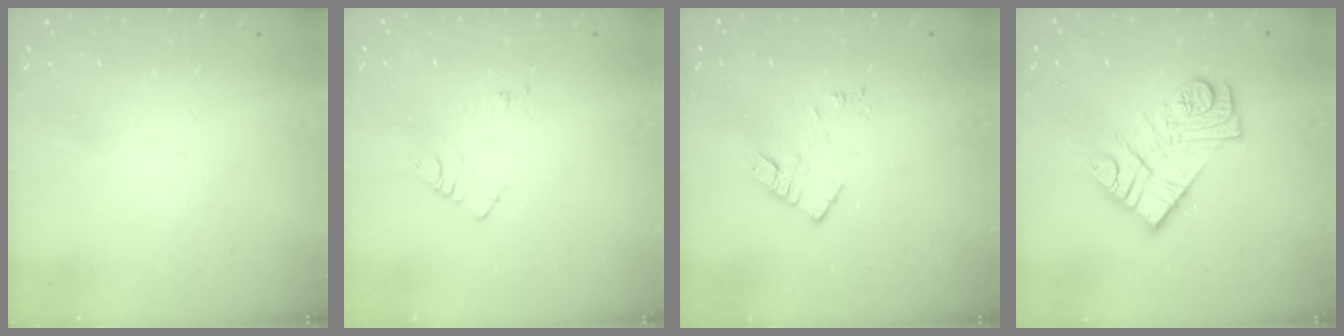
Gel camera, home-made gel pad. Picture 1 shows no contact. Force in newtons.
{"total": 6.2, "press": 6.2, "slide": 0.8}
{"total": 8.3, "press": 8.3, "slide": 0.6}
{"total": 14.0, "press": 14.0, "slide": 0.9}